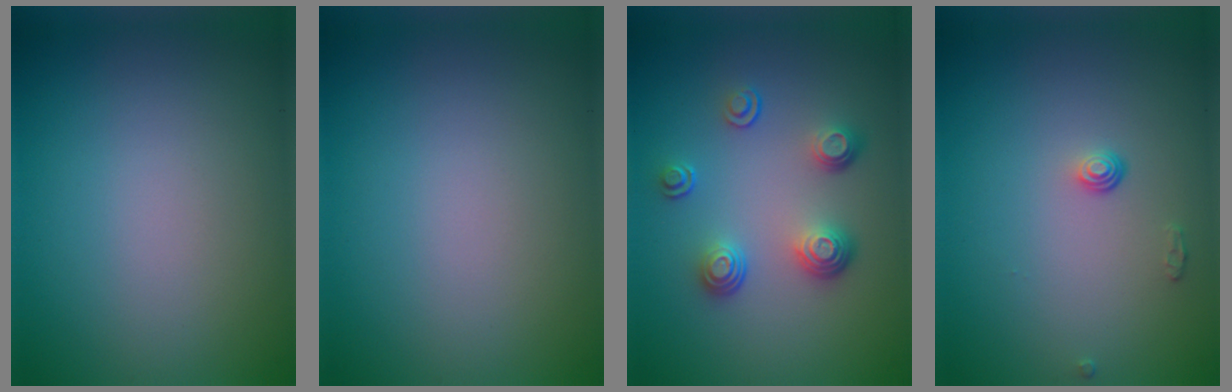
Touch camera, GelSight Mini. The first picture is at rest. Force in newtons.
{"total": 0.0}
{"total": 3.6, "press": 2.6, "slide": 2.4}
{"total": 1.0, "press": 0.7, "slide": 0.8}